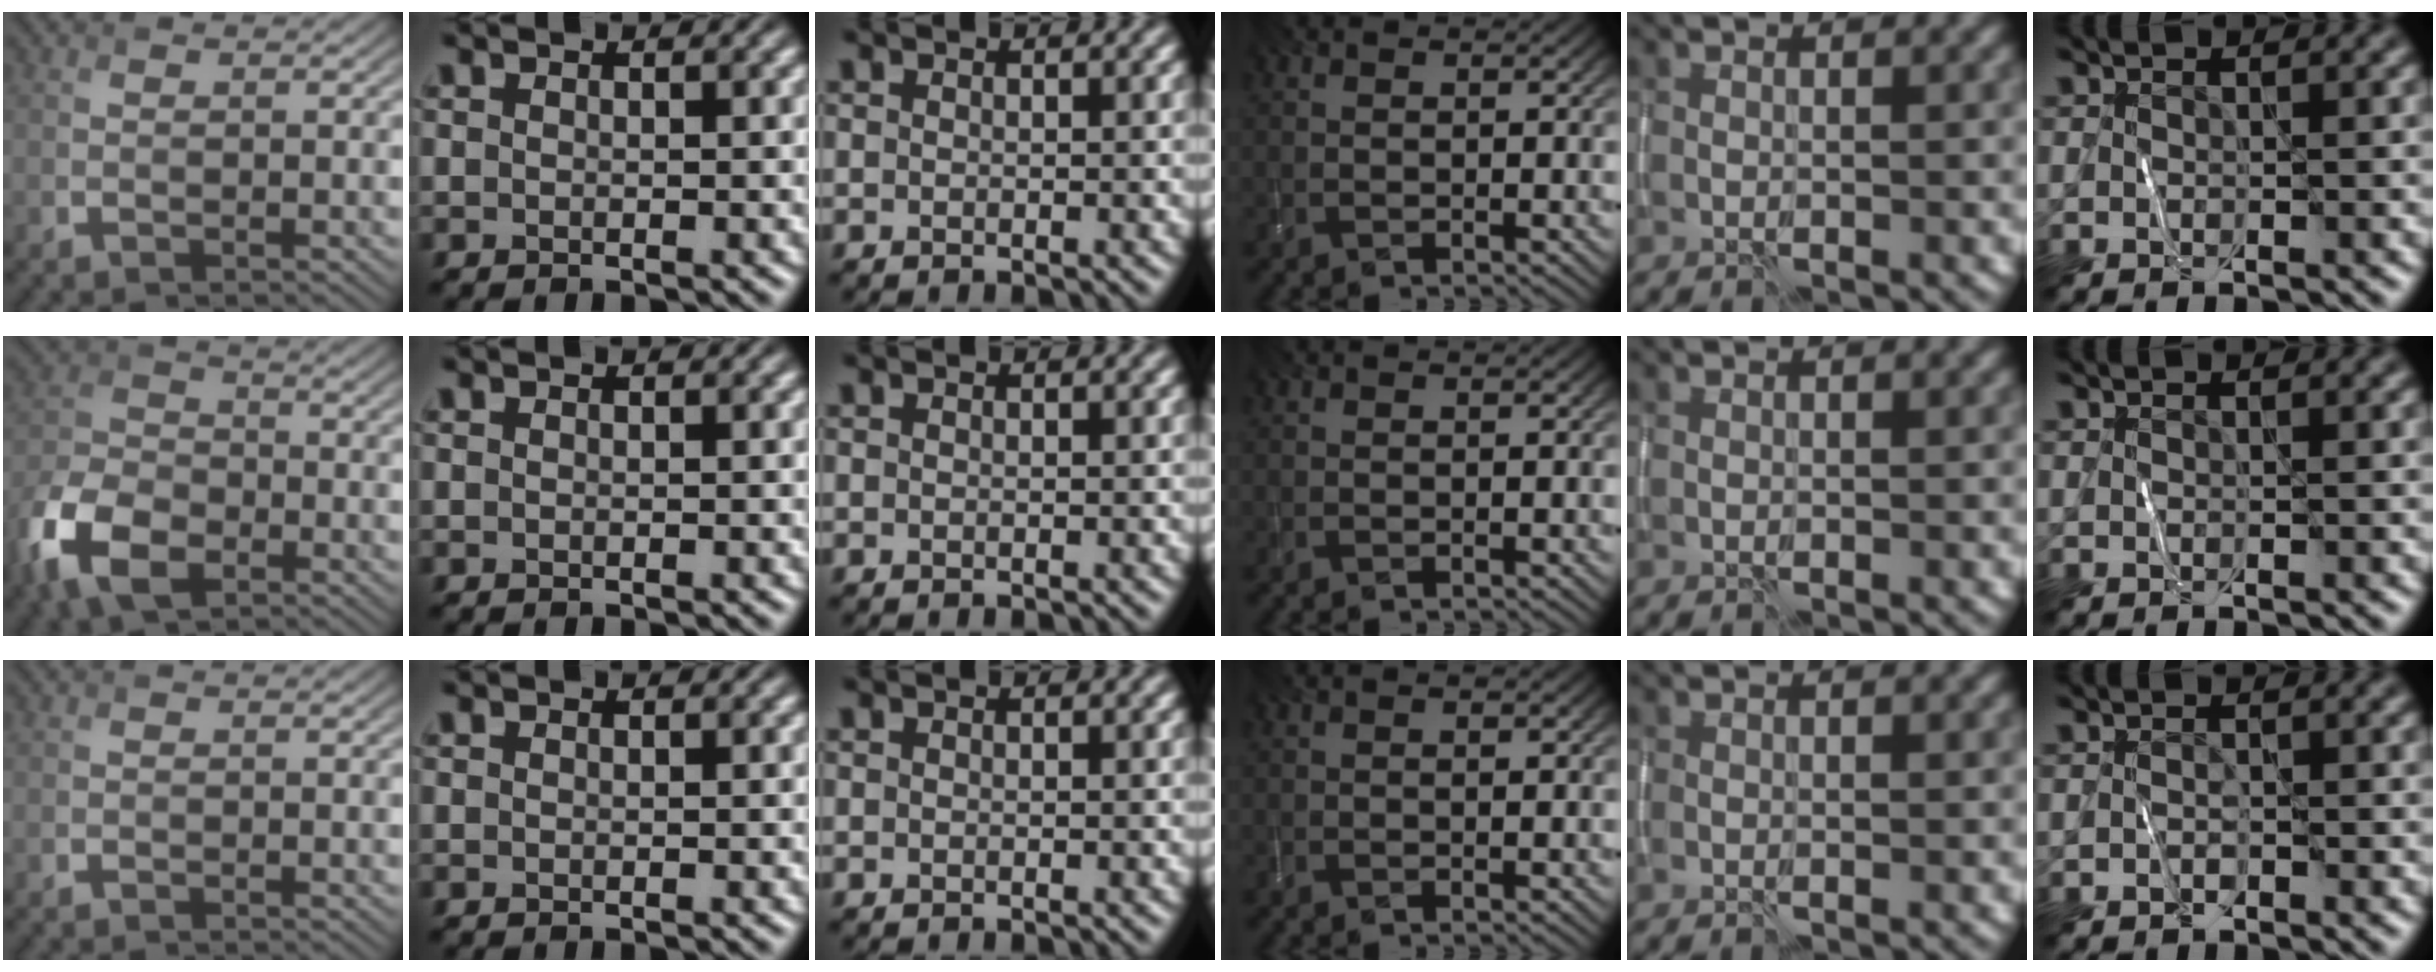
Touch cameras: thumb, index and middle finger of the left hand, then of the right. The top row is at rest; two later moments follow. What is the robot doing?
{"motion": "wipe", "object": "whiteboard"}